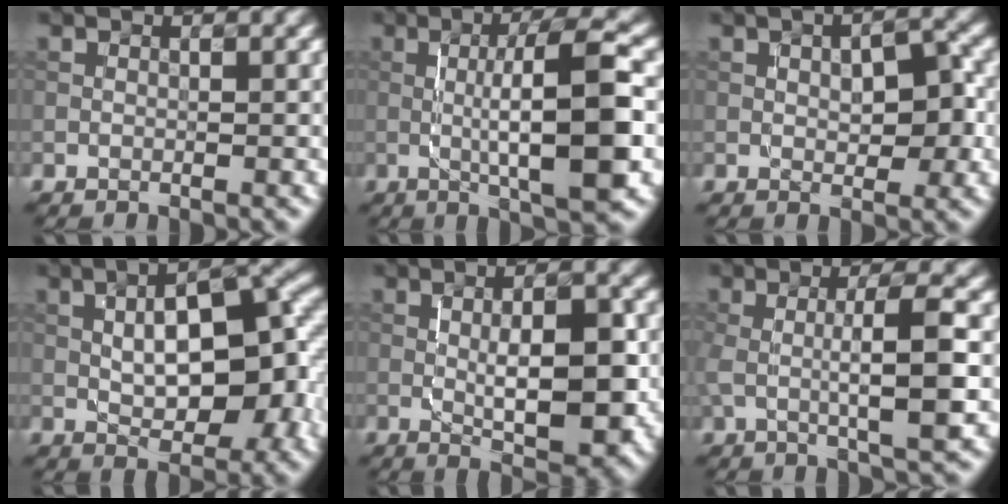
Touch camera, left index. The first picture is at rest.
{"total": 9.6, "force": [-0.6, 1.8, 9.4], "torque": [-0.134, 0.010, -0.012]}
{"total": 4.1, "force": [0.1, 1.9, 3.6], "torque": [-0.052, 0.005, 0.001]}
{"total": 9.4, "force": [0.3, 4.1, 8.5], "torque": [-0.118, 0.013, 0.005]}
{"total": 7.2, "force": [-0.3, 2.3, 6.9], "torque": [-0.099, 0.000, -0.001]}
{"total": 5.8, "force": [0.0, 1.2, 5.6], "torque": [-0.096, 0.003, 0.000]}